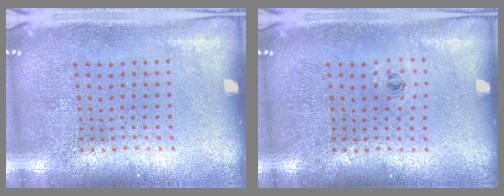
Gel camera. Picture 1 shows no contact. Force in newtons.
{"total": 0.5, "press": 0.3, "slide": 0.5}